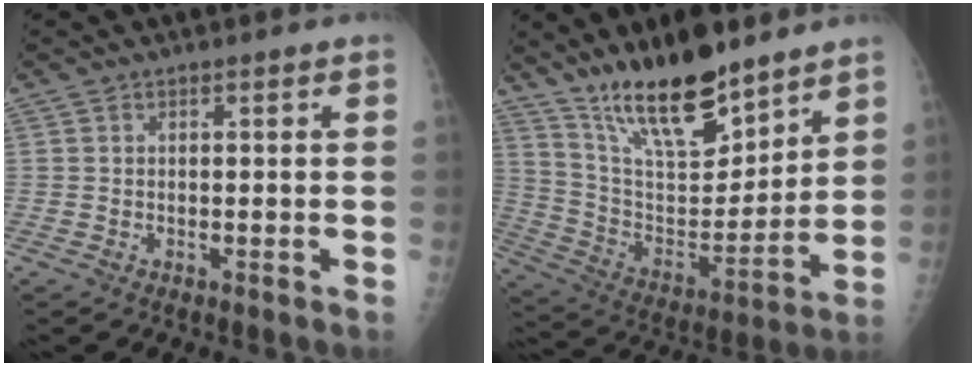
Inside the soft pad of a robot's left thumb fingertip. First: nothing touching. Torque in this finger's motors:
{"motor_torque": [0.42, 0.39, 1.21, -1.56, 0.35]}